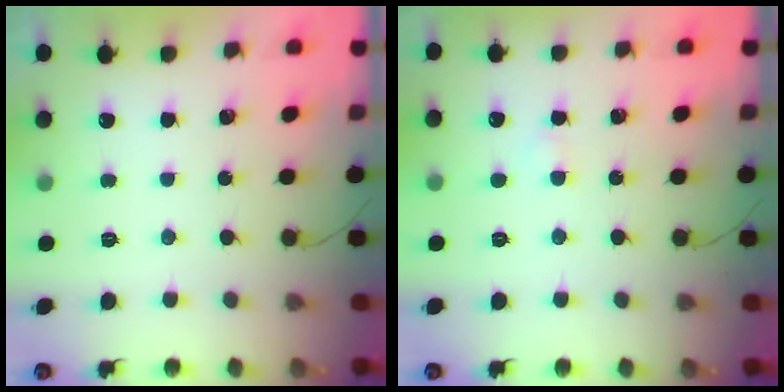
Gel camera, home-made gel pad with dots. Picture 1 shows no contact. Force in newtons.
{"total": 1.3, "press": 1.0, "slide": 0.7}